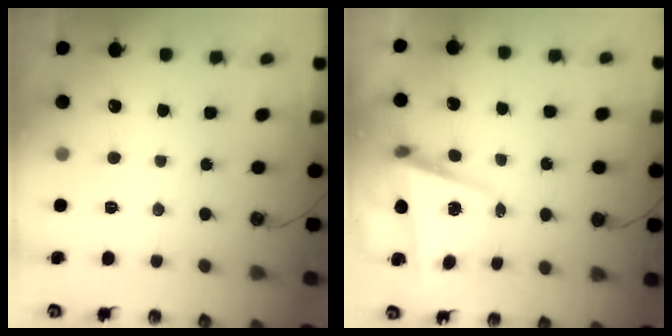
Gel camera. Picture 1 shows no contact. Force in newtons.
{"total": 6.7, "press": 5.7, "slide": 3.6}